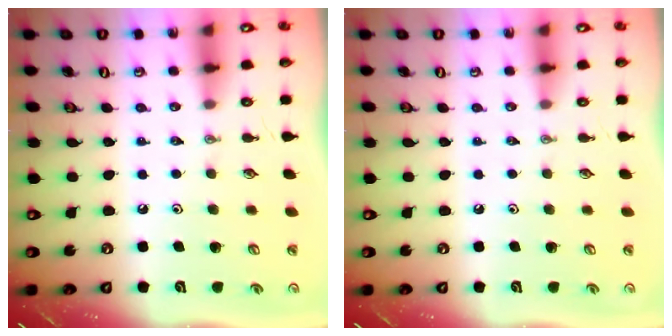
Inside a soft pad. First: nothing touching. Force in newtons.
{"total": 0.0}